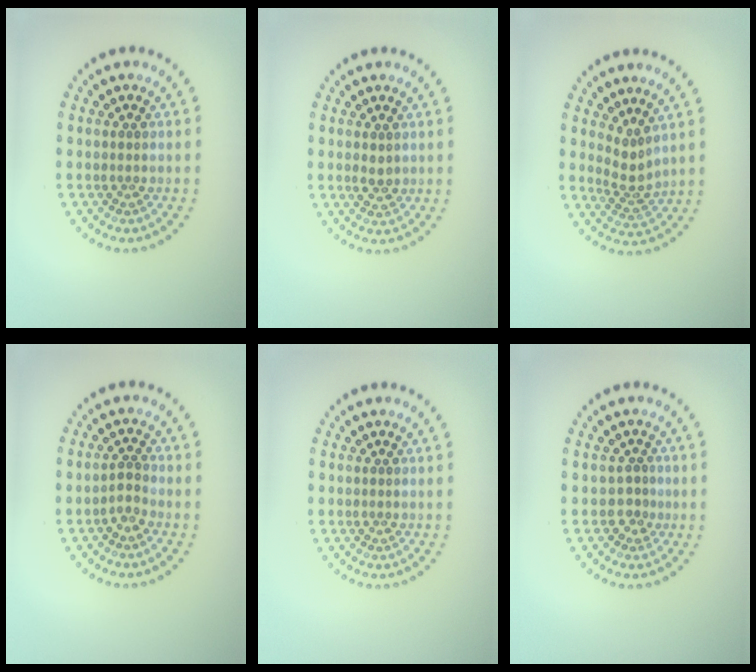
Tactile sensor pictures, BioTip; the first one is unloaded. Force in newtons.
{"total": 1.2, "press": 1.2, "slide": 0.2}
{"total": 2.2, "press": 1.5, "slide": 1.7}
{"total": 1.5, "press": 1.1, "slide": 1.0}
{"total": 0.0}
{"total": 1.3, "press": 0.9, "slide": 0.9}